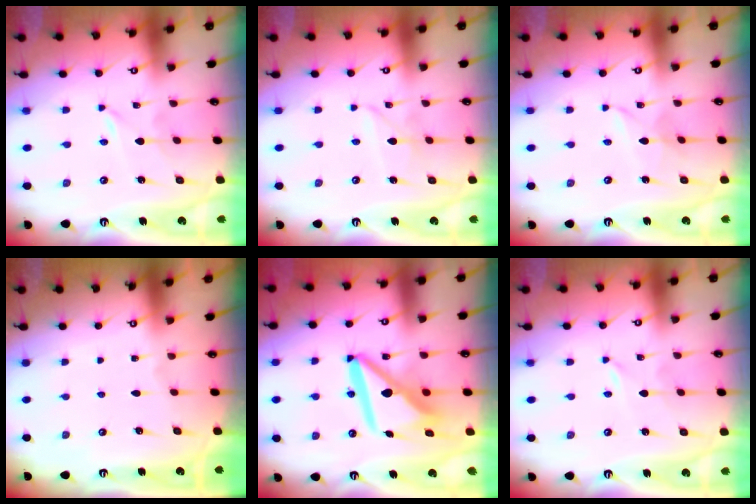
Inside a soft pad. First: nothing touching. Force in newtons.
{"total": 3.4, "press": 3.4, "slide": 0.2}
{"total": 4.2, "press": 4.2, "slide": 0.2}
{"total": 0.0}
{"total": 13.2, "press": 13.2, "slide": 1.5}
{"total": 0.0}